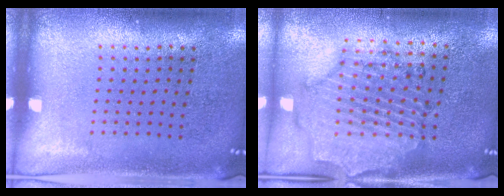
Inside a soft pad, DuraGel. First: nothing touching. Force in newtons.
{"total": 1.6, "press": 1.6, "slide": 0.4}